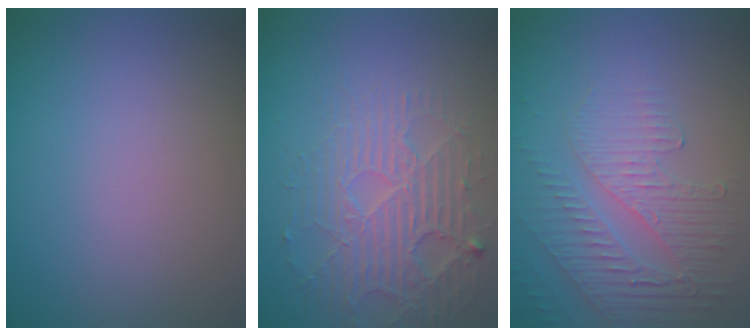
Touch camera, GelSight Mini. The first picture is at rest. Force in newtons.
{"total": 4.3, "press": 3.8, "slide": 2.0}
{"total": 5.5, "press": 3.3, "slide": 4.4}